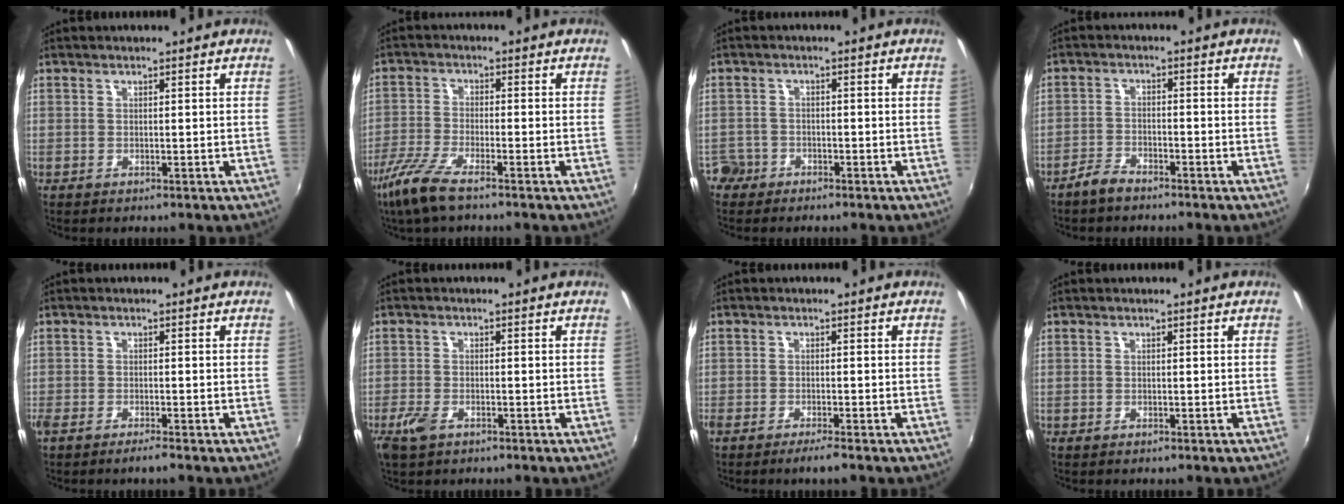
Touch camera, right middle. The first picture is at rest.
{"total": 7.5, "force": [-5.3, 1.2, 5.1], "torque": [-0.126, -0.013, -0.110]}
{"total": 4.4, "force": [-2.9, 3.2, 0.4], "torque": [-0.020, 0.008, -0.059]}
{"total": 3.6, "force": [-3.1, 1.1, 1.4], "torque": [-0.043, 0.003, -0.058]}
{"total": 2.4, "force": [-2.0, 0.0, 1.3], "torque": [-0.036, -0.008, -0.044]}
{"total": 3.9, "force": [-2.4, 1.9, 2.4], "torque": [-0.061, -0.007, -0.047]}
{"total": 2.4, "force": [-2.0, -0.1, 1.4], "torque": [-0.037, -0.003, -0.040]}
{"total": 0.0}